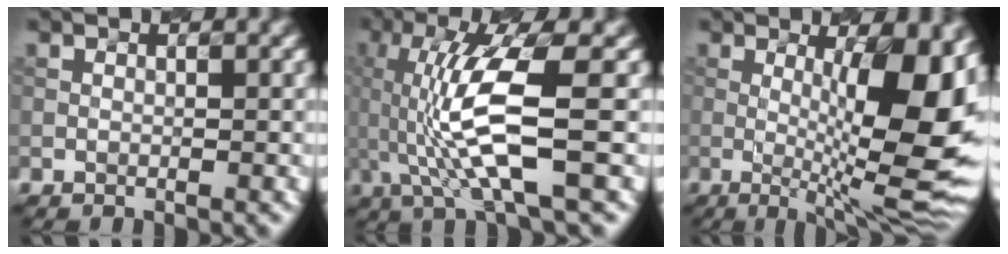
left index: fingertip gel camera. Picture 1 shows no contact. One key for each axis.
{"total": 7.5, "fx": -1.0, "fy": 1.3, "fz": 7.3, "tx": -0.156, "ty": 0.003, "tz": -0.001}
{"total": 12.4, "fx": 0.4, "fy": 3.1, "fz": 11.9, "tx": -0.140, "ty": -0.004, "tz": 0.022}